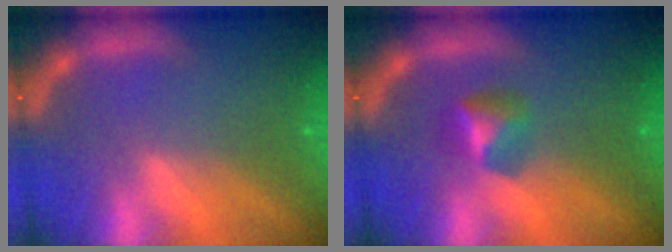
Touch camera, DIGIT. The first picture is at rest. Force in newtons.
{"total": 2.4}